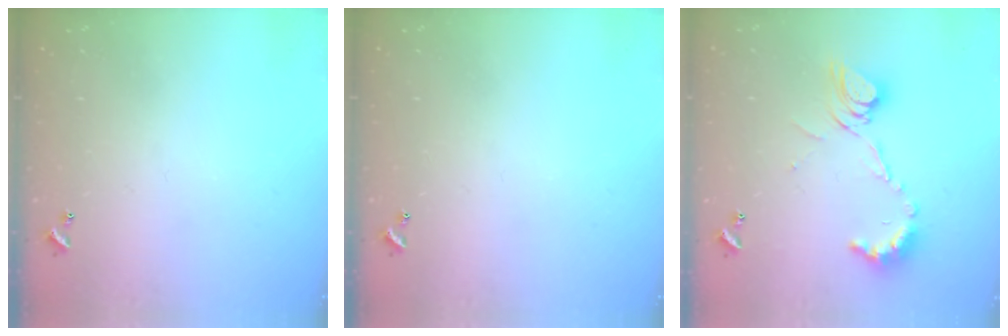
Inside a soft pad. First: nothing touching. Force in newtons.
{"total": 0.0}
{"total": 14.0, "press": 13.9, "slide": 2.1}